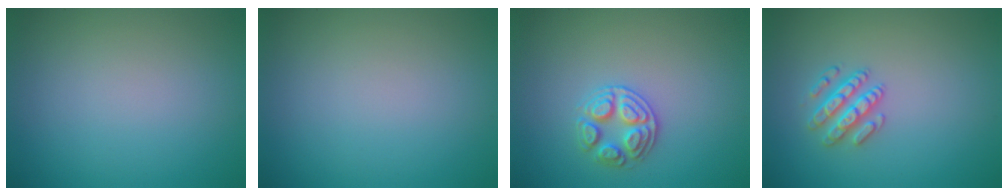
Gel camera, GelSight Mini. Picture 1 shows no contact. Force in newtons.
{"total": 0.0}
{"total": 2.6, "press": 2.6, "slide": 0.5}
{"total": 2.6, "press": 2.6, "slide": 0.5}